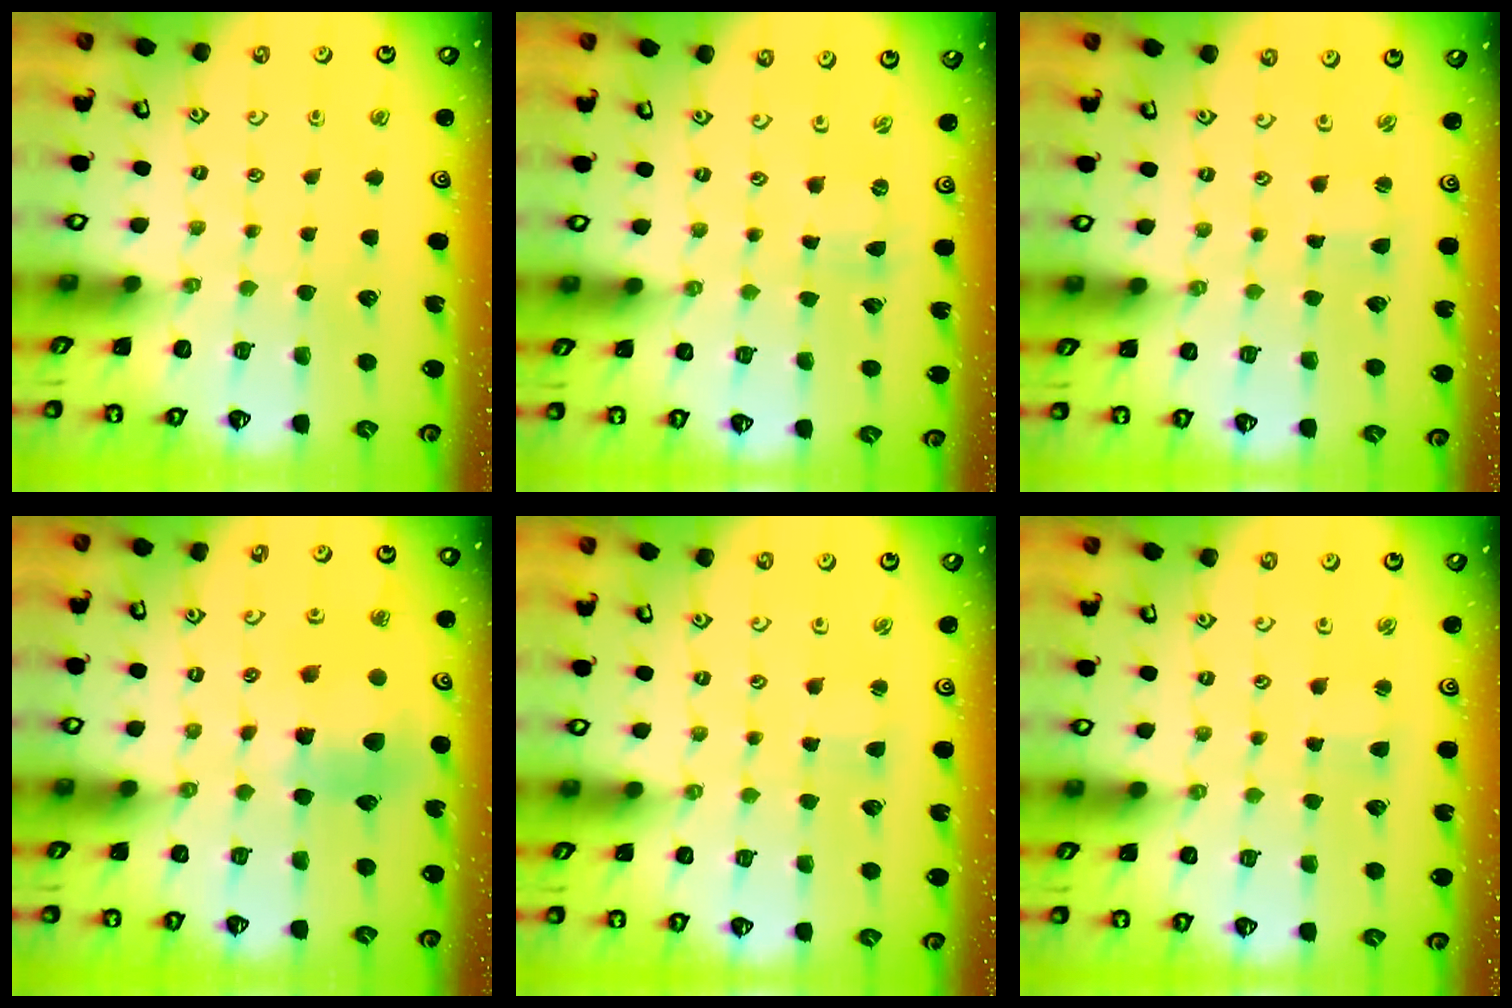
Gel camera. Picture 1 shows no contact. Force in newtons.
{"total": 0.0}
{"total": 0.9, "press": 0.9, "slide": 0.1}
{"total": 10.2, "press": 10.1, "slide": 1.5}
{"total": 2.4, "press": 2.3, "slide": 0.3}
{"total": 2.4, "press": 2.3, "slide": 0.3}